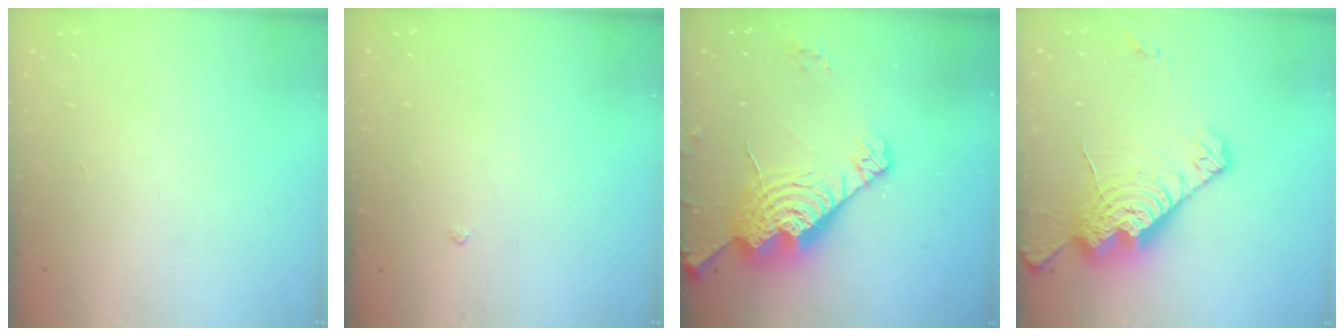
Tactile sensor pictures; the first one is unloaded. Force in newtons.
{"total": 2.9, "press": 2.8, "slide": 0.6}
{"total": 19.6, "press": 19.5, "slide": 1.8}
{"total": 18.1, "press": 18.0, "slide": 1.5}